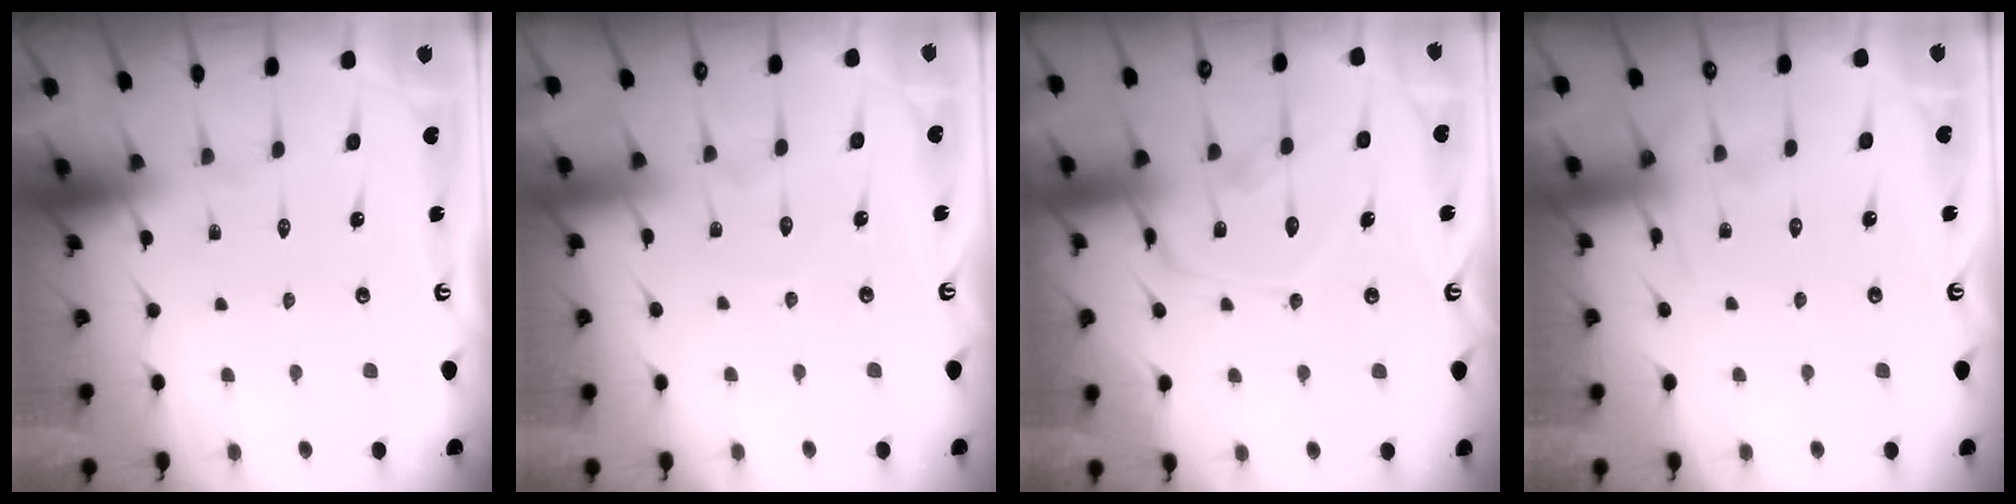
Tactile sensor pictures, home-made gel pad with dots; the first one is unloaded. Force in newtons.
{"total": 4.1, "press": 4.1, "slide": 0.4}
{"total": 15.0, "press": 15.0, "slide": 1.1}
{"total": 5.6, "press": 5.6, "slide": 0.6}